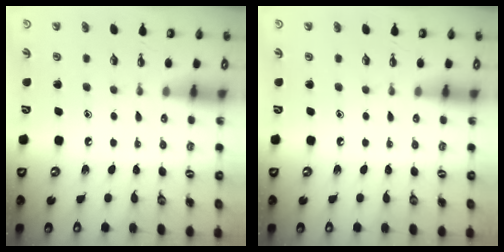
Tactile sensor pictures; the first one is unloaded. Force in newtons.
{"total": 0.0}